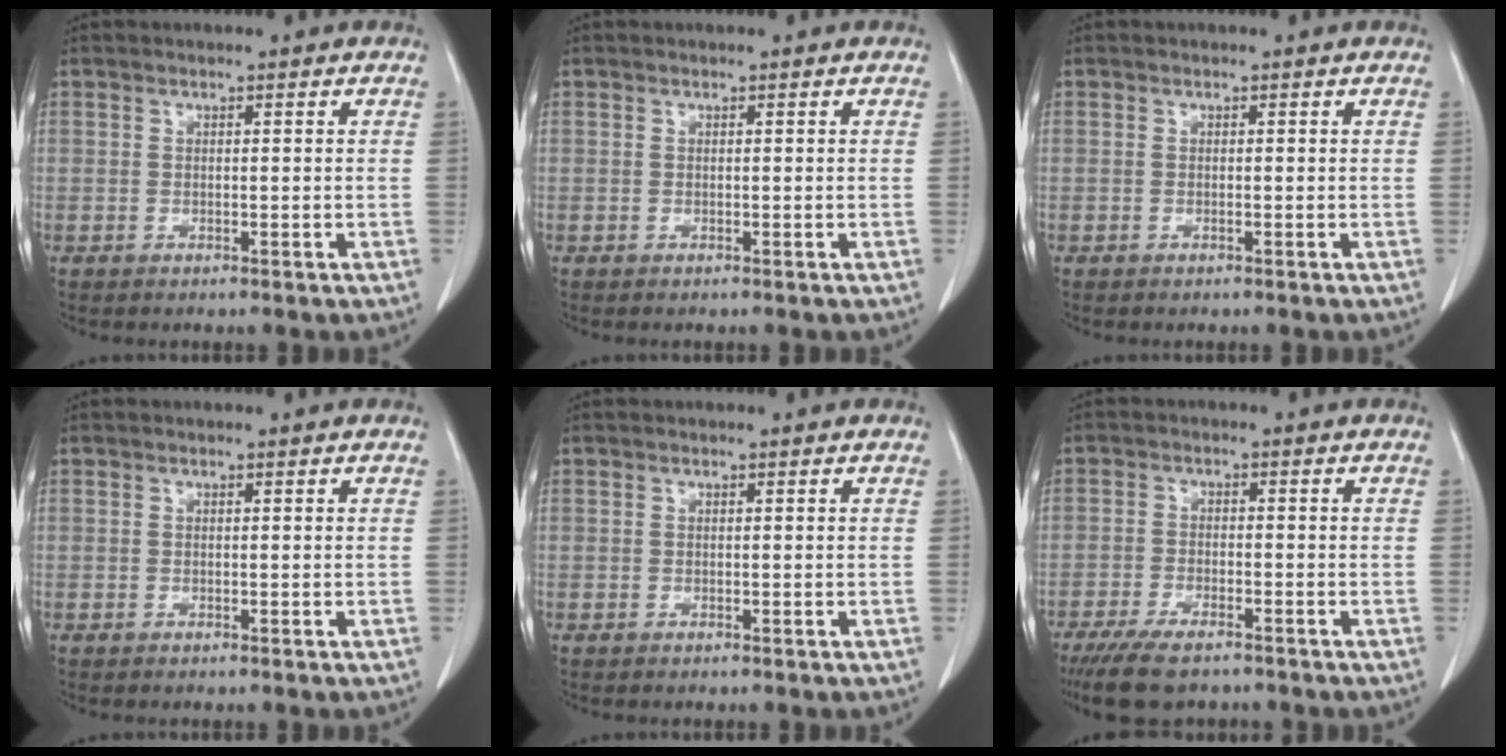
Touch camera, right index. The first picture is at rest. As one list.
[{"total": 0.0}, {"total": 0.0}, {"total": 0.0}, {"total": 0.0}, {"total": 7.6, "force": [-6.0, 2.1, 4.2], "torque": [-0.072, -0.015, -0.100]}]